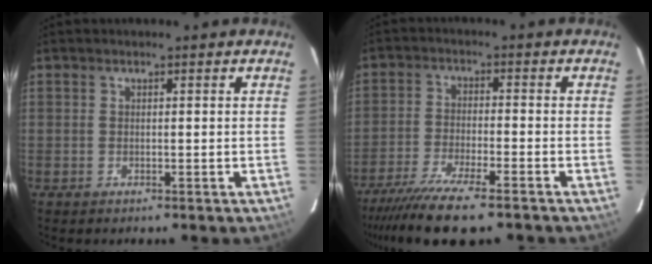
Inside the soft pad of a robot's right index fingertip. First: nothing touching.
{"total": 12.9, "force": [-10.4, 1.8, 7.4], "torque": [-0.168, -0.036, -0.182]}